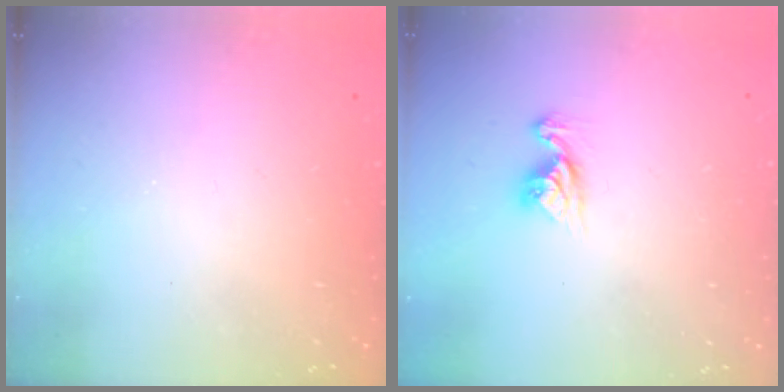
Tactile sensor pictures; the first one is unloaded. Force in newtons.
{"total": 8.2, "press": 8.2, "slide": 0.8}